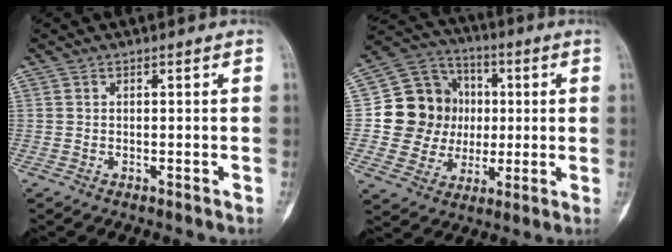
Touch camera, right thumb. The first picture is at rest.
{"total": 15.7, "force": [1.0, 14.2, 6.6], "torque": [-0.069, 0.022, 0.025]}